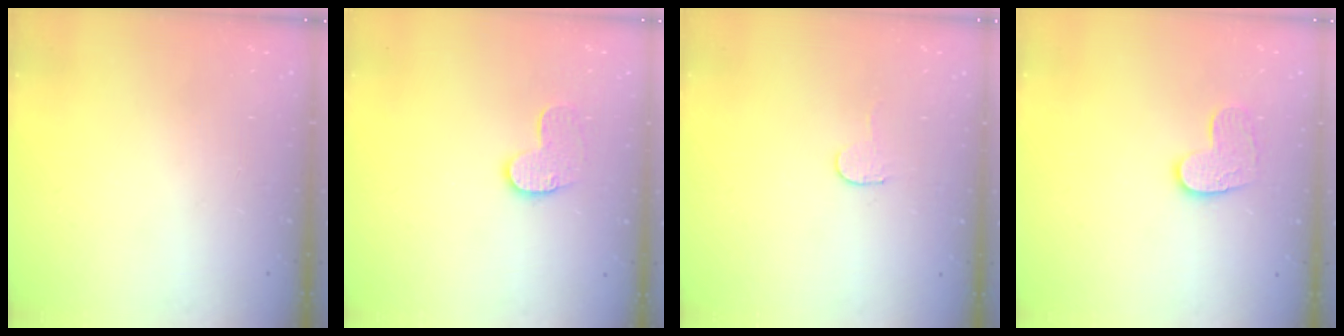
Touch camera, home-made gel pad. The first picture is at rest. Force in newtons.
{"total": 9.1, "press": 9.0, "slide": 0.6}
{"total": 2.3, "press": 2.3, "slide": 0.2}
{"total": 9.5, "press": 9.5, "slide": 0.6}